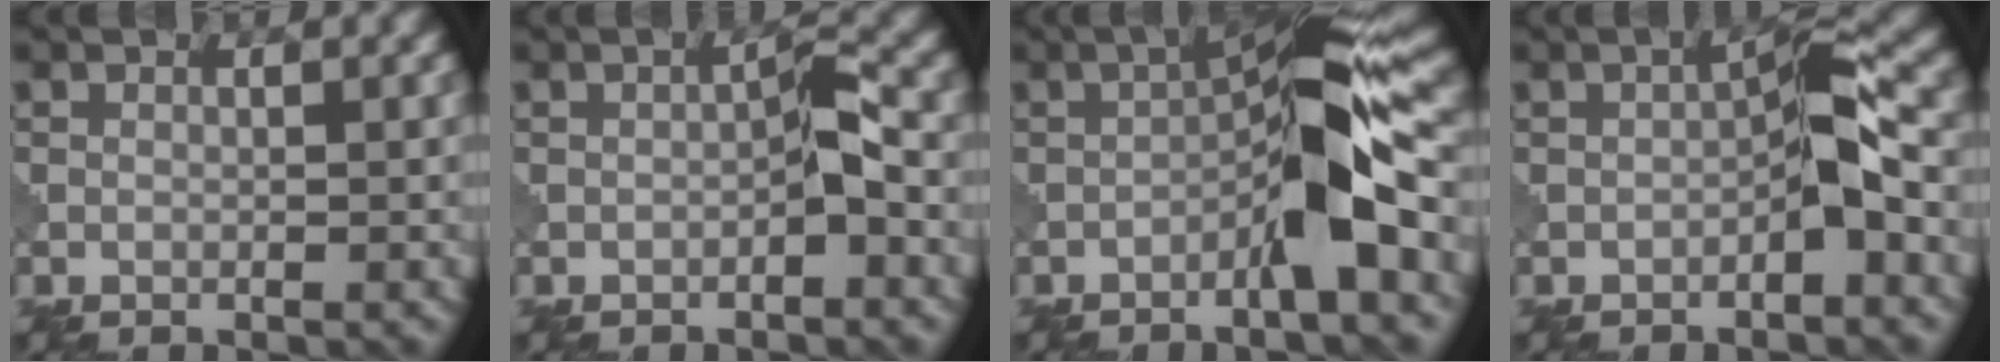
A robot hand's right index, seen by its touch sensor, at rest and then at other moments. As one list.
[{"total": 2.1, "force": [-0.8, 0.4, 1.9], "torque": [-0.033, 0.009, -0.015]}, {"total": 7.2, "force": [-2.2, 1.2, 6.7], "torque": [-0.108, 0.024, -0.046]}, {"total": 3.5, "force": [-1.1, 0.7, 3.2], "torque": [-0.054, 0.015, -0.023]}]